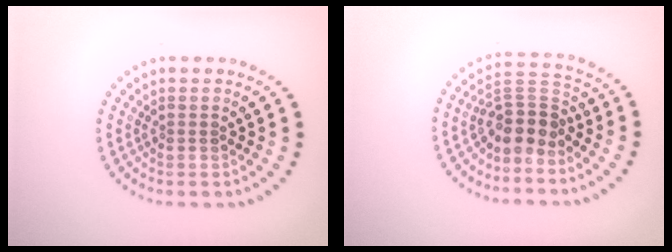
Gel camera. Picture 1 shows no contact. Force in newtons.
{"total": 3.9, "press": 3.2, "slide": 2.2}